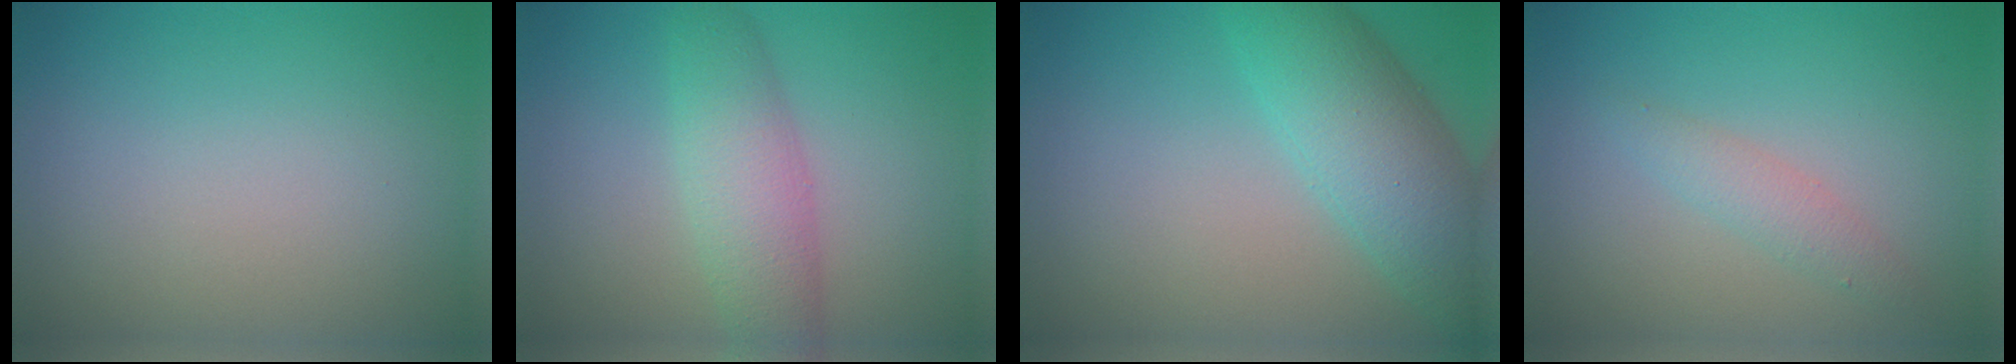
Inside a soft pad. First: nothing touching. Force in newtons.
{"total": 4.4, "press": 4.4, "slide": 0.1}
{"total": 6.7, "press": 6.7, "slide": 0.3}
{"total": 1.8, "press": 1.8, "slide": 0.1}